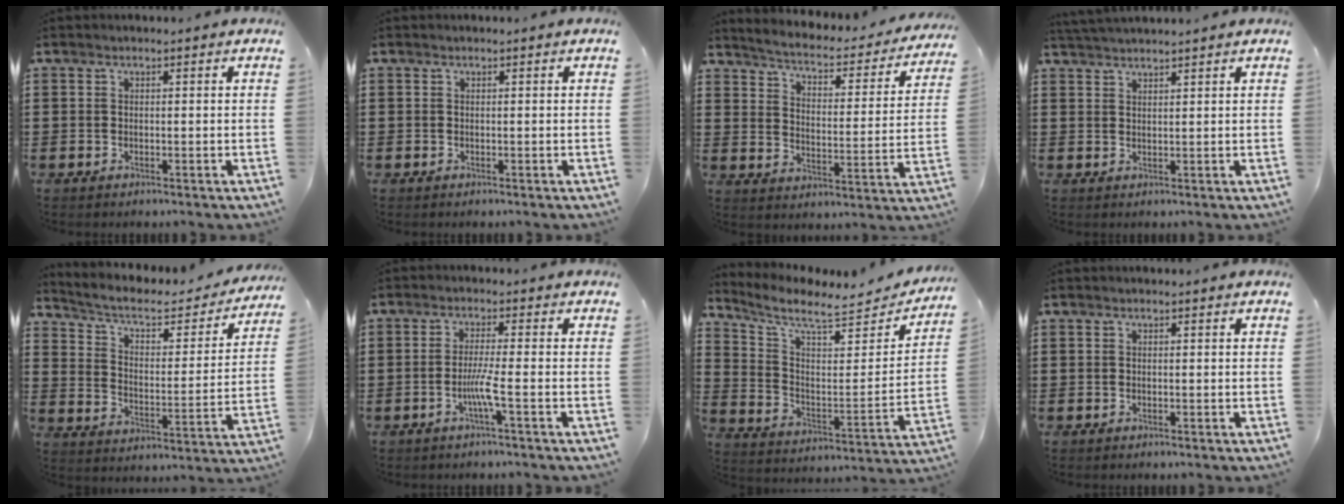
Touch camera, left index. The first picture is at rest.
{"total": 0.0}
{"total": 3.0, "force": [2.8, 0.0, 1.1], "torque": [-0.041, -0.030, 0.036]}
{"total": 0.8, "force": [0.7, -0.1, 0.4], "torque": [-0.009, -0.001, 0.014]}
{"total": 4.9, "force": [3.7, 1.9, 2.6], "torque": [-0.070, -0.022, 0.056]}
{"total": 4.2, "force": [-1.6, -0.4, 3.9], "torque": [-0.082, -0.014, -0.036]}
{"total": 7.7, "force": [6.5, 1.3, 4.0], "torque": [-0.099, -0.047, 0.107]}
{"total": 0.0}